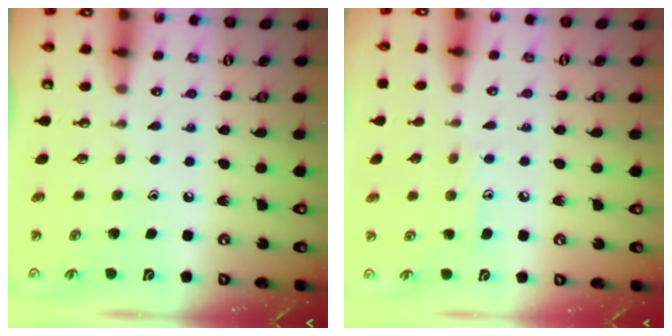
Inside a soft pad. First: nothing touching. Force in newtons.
{"total": 8.1, "press": 8.0, "slide": 0.5}